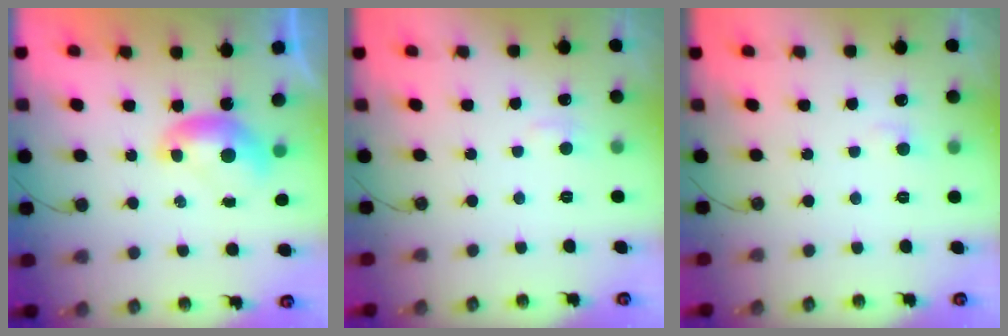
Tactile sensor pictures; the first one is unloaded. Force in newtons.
{"total": 2.0, "press": 1.8, "slide": 0.7}
{"total": 1.3, "press": 1.2, "slide": 0.6}